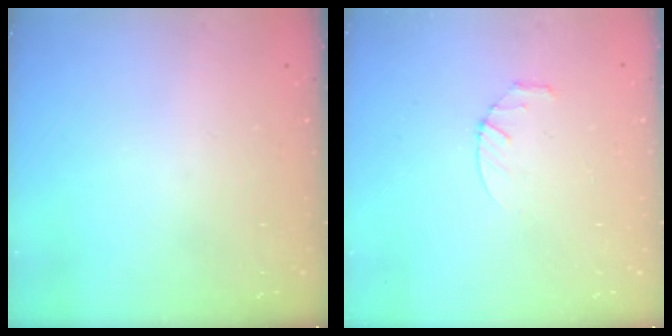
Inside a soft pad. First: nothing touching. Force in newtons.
{"total": 2.8, "press": 2.8, "slide": 0.4}